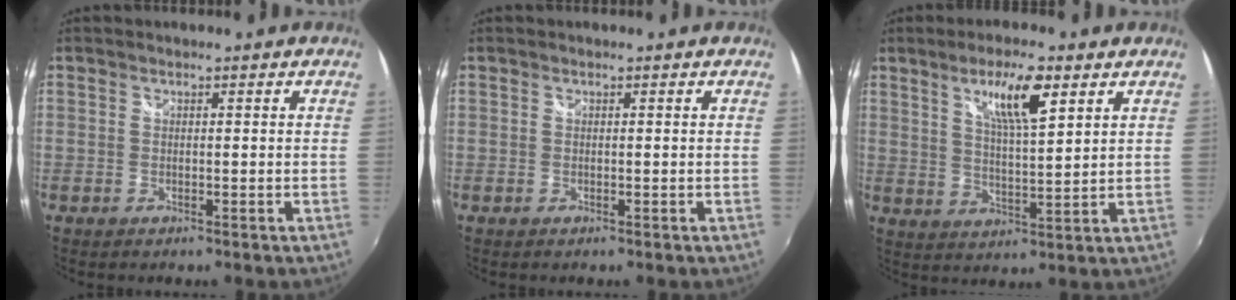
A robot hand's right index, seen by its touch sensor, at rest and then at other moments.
{"total": 0.0}
{"total": 8.8, "force": [4.8, 1.9, 7.2], "torque": [-0.121, 0.004, 0.084]}